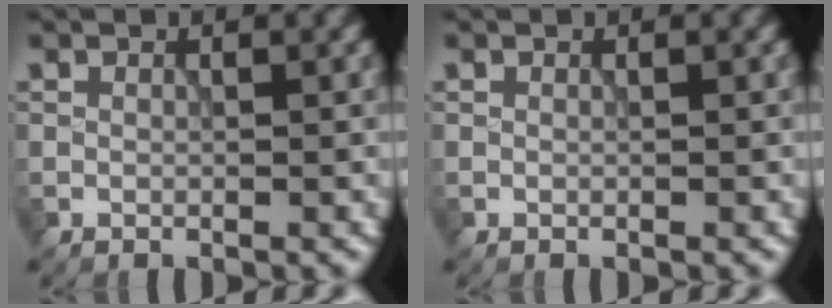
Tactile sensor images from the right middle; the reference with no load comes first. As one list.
[{"total": 0.0}]